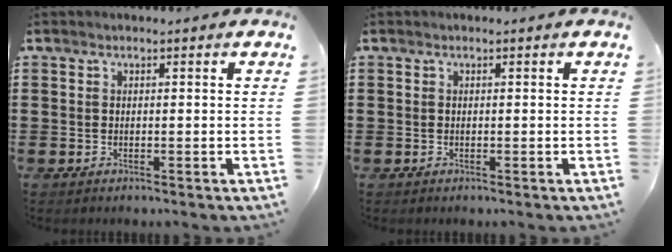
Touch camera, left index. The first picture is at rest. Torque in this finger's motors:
{"motor_torque": [0.00, 0.00, 0.02, 0.00]}